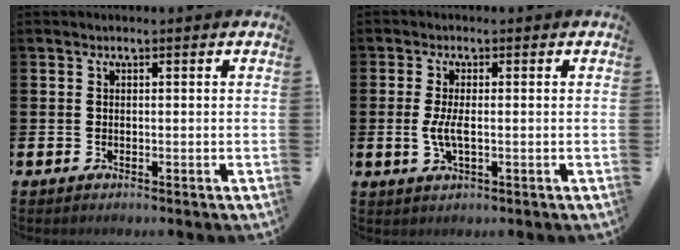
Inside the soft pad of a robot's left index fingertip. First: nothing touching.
{"total": 2.9, "force": [-0.2, 1.0, 2.7], "torque": [-0.061, -0.001, -0.005]}